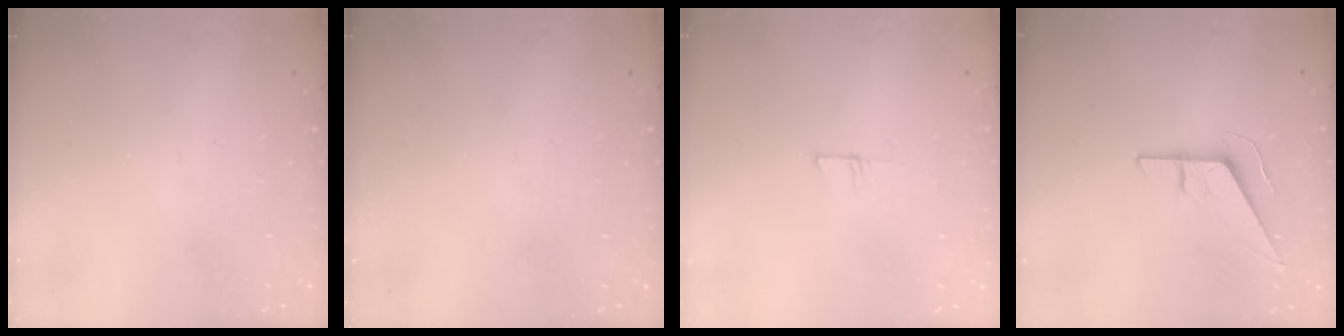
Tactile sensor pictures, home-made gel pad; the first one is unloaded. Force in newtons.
{"total": 0.0}
{"total": 5.1, "press": 5.1, "slide": 0.4}
{"total": 9.2, "press": 9.1, "slide": 0.9}